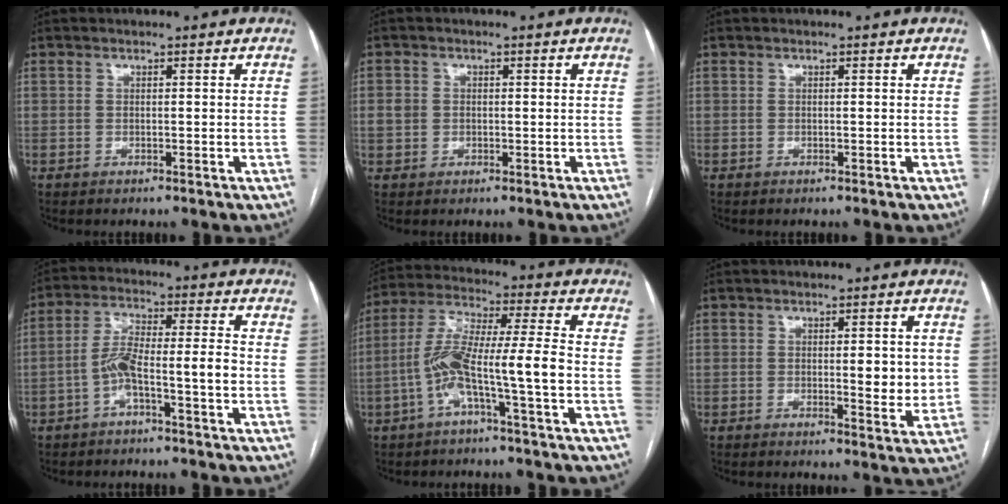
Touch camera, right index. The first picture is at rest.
{"total": 2.4, "force": [0.1, 2.2, 0.9], "torque": [-0.017, 0.014, 0.005]}
{"total": 0.0}
{"total": 7.2, "force": [-2.8, 0.3, 6.6], "torque": [-0.128, 0.031, -0.052]}
{"total": 11.3, "force": [-3.4, -0.2, 10.7], "torque": [-0.213, 0.022, -0.070]}
{"total": 4.4, "force": [0.3, 1.2, 4.2], "torque": [-0.057, -0.006, 0.003]}